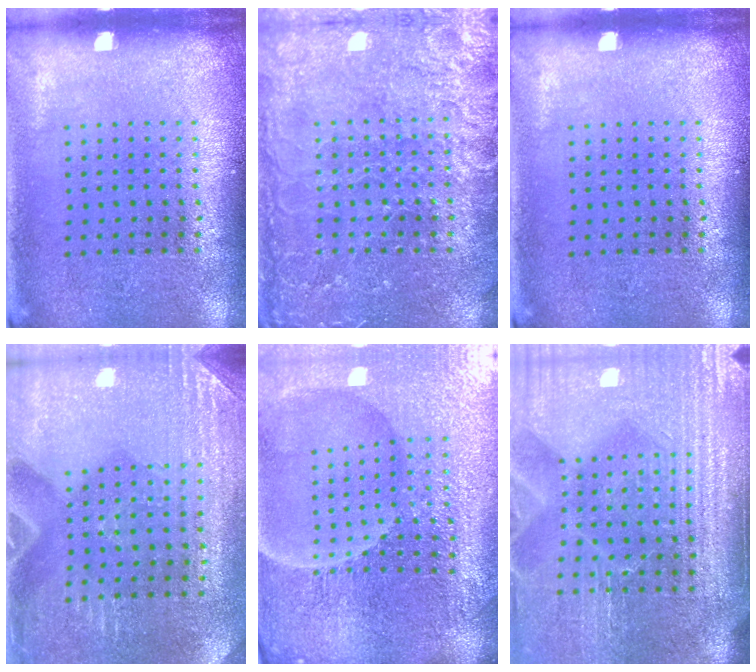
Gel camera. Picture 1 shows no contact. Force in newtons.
{"total": 3.7, "press": 3.6, "slide": 0.5}
{"total": 0.0}
{"total": 3.0, "press": 2.9, "slide": 0.7}
{"total": 5.5, "press": 5.2, "slide": 1.8}
{"total": 4.7, "press": 4.2, "slide": 2.1}